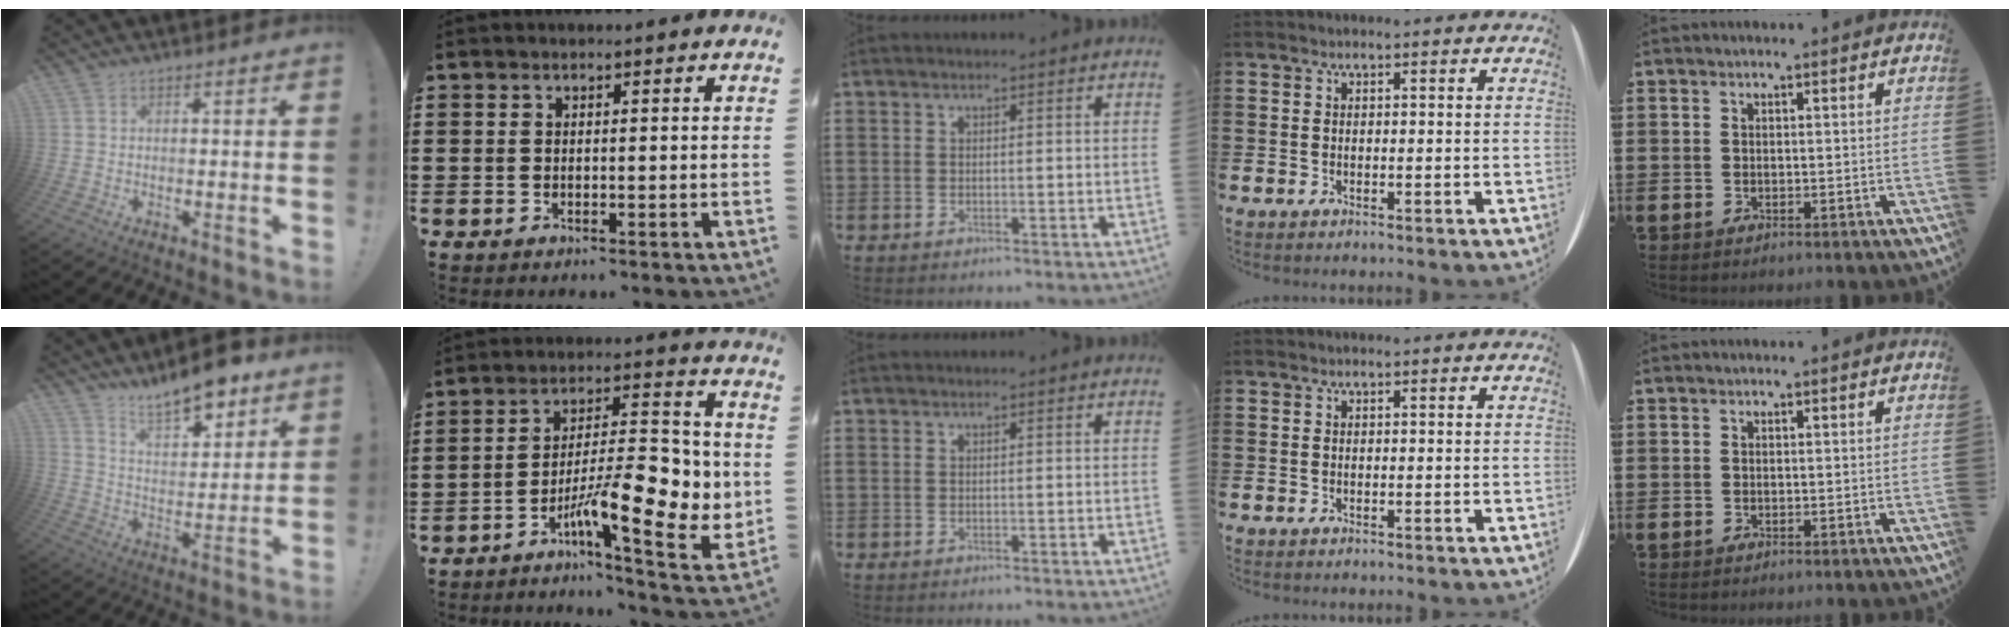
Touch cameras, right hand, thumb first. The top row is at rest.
{"thumb": {"total": 11.7, "force": [9.9, 3.2, 5.3], "torque": [-0.088, -0.069, 0.175]}, "index": {"total": 13.4, "force": [-3.6, 5.3, 11.7], "torque": [-0.159, -0.008, -0.062]}}